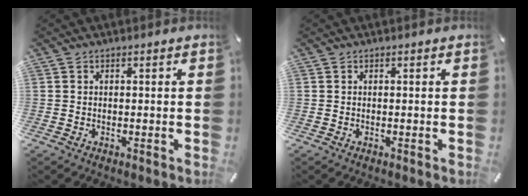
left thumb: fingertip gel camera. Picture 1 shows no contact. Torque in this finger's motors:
{"motor_torque": [-0.01, -0.01, 0.02, 0.02, 0.00]}